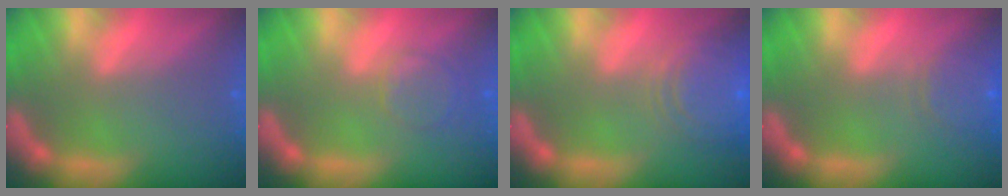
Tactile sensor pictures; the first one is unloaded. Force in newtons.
{"total": 2.9}
{"total": 7.5}
{"total": 3.5}